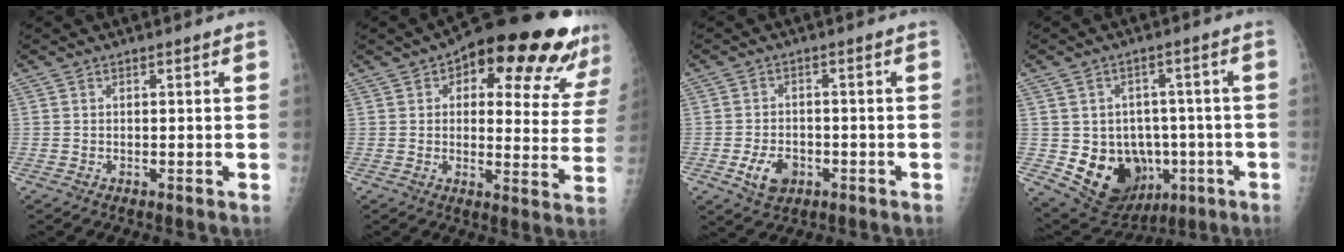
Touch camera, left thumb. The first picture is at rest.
{"total": 22.1, "force": [13.2, 8.5, 15.6], "torque": [-0.168, -0.028, 0.164]}
{"total": 6.1, "force": [-2.5, 4.1, 3.7], "torque": [-0.055, 0.011, -0.038]}
{"total": 15.8, "force": [-3.8, 12.5, 8.9], "torque": [-0.107, 0.019, -0.031]}